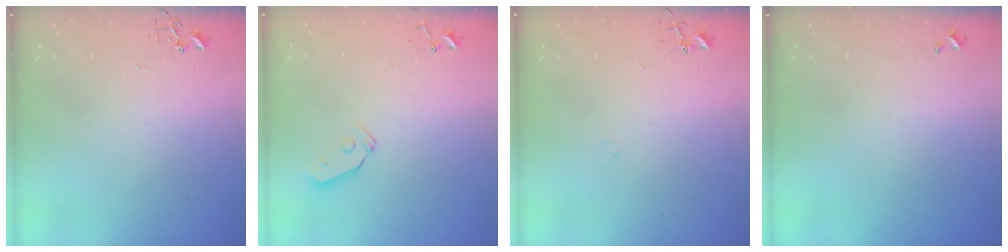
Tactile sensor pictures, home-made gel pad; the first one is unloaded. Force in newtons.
{"total": 5.6, "press": 5.6, "slide": 0.7}
{"total": 5.7, "press": 5.6, "slide": 0.7}
{"total": 0.0}